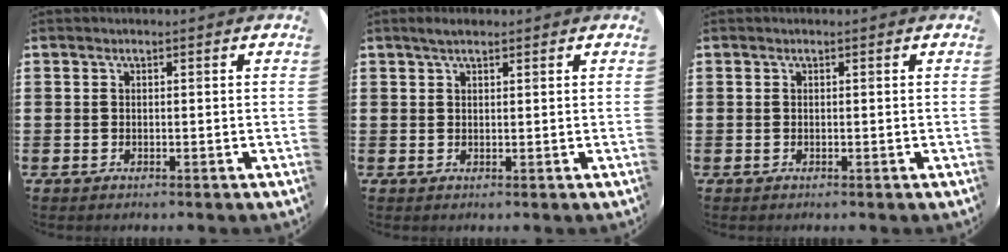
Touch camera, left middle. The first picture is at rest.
{"total": 1.7, "force": [1.3, 0.4, 0.9], "torque": [-0.020, 0.004, 0.024]}
{"total": 0.0}